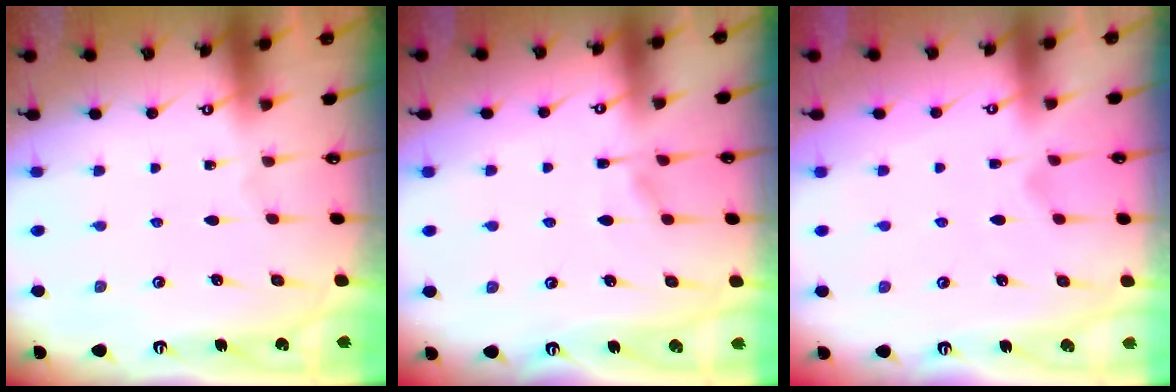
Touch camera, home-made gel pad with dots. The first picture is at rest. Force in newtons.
{"total": 6.1, "press": 6.0, "slide": 0.8}
{"total": 2.3, "press": 2.1, "slide": 1.0}